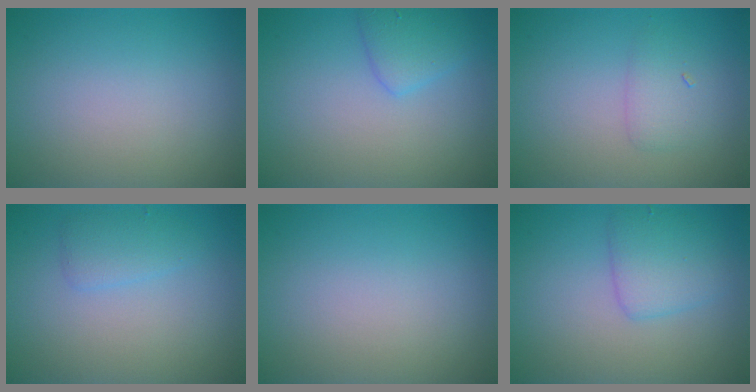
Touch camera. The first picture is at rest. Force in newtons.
{"total": 2.2, "press": 2.2, "slide": 0.1}
{"total": 1.7, "press": 1.7, "slide": 0.1}
{"total": 1.7, "press": 1.7, "slide": 0.1}
{"total": 0.0}
{"total": 2.9, "press": 2.9, "slide": 0.1}